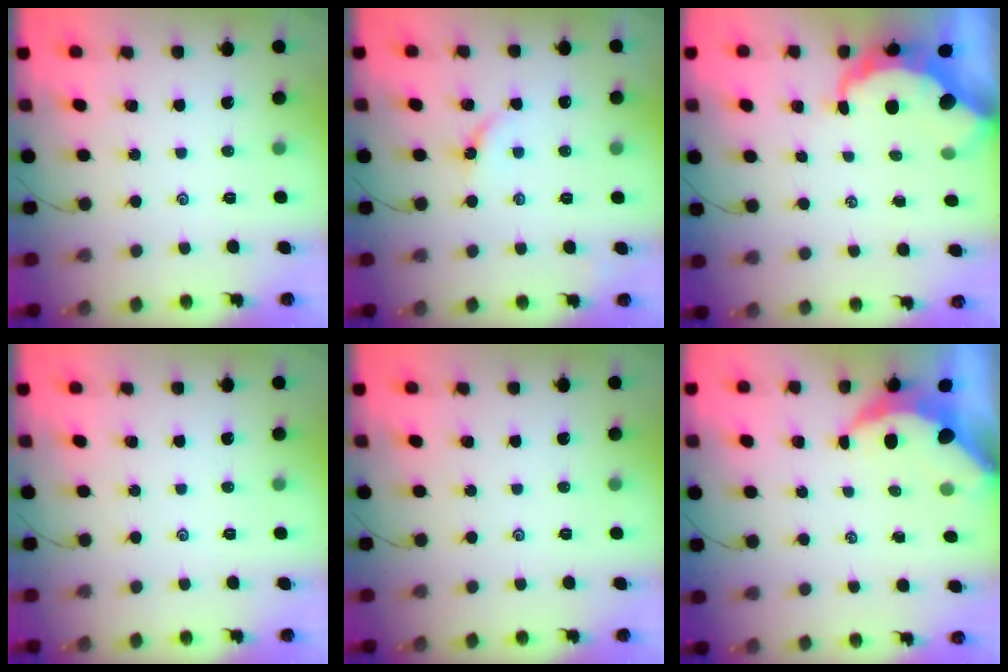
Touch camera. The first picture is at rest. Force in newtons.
{"total": 5.7, "press": 5.7, "slide": 0.7}
{"total": 7.4, "press": 7.4, "slide": 0.8}
{"total": 0.0}
{"total": 0.0}
{"total": 6.3, "press": 6.2, "slide": 0.9}